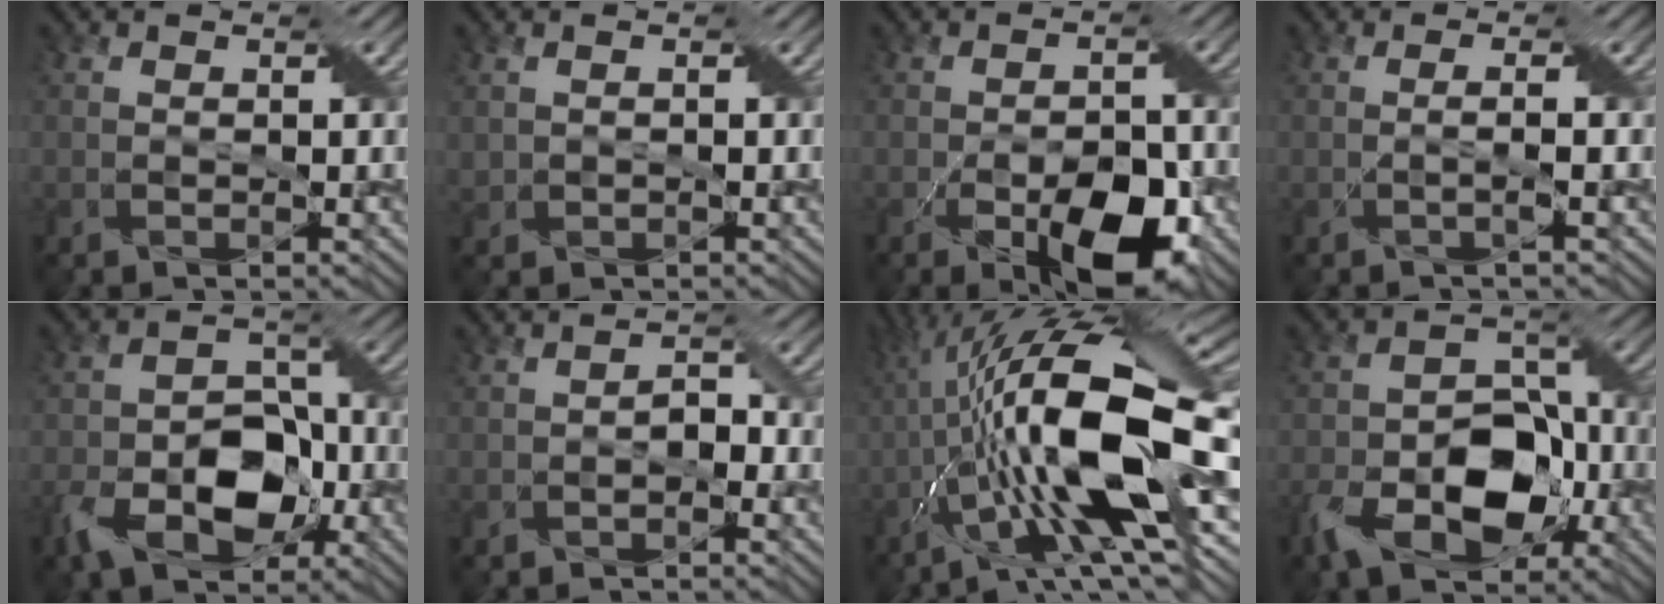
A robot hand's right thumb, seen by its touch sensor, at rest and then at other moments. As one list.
[{"total": 1.2, "force": [0.1, 1.0, 0.7], "torque": [-0.019, 0.001, 0.005]}, {"total": 8.9, "force": [-4.1, 4.1, 6.8], "torque": [-0.114, -0.016, -0.058]}, {"total": 1.8, "force": [-0.1, 0.2, 1.8], "torque": [-0.034, 0.008, -0.011]}, {"total": 11.1, "force": [-4.9, 6.7, 7.4], "torque": [-0.140, -0.008, -0.092]}, {"total": 1.8, "force": [-0.8, 1.0, 1.2], "torque": [-0.022, 0.005, -0.017]}, {"total": 19.5, "force": [-1.6, 7.1, 18.1], "torque": [-0.329, 0.018, -0.041]}, {"total": 12.4, "force": [-5.5, 7.4, 8.2], "torque": [-0.157, -0.017, -0.105]}]